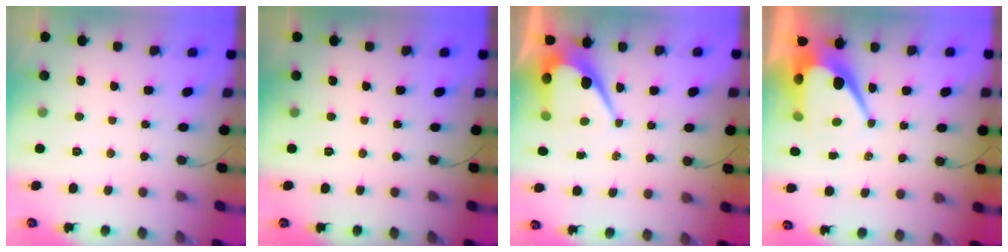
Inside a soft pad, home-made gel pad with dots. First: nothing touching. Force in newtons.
{"total": 0.0}
{"total": 10.2, "press": 10.2, "slide": 0.9}
{"total": 10.9, "press": 10.9, "slide": 0.9}